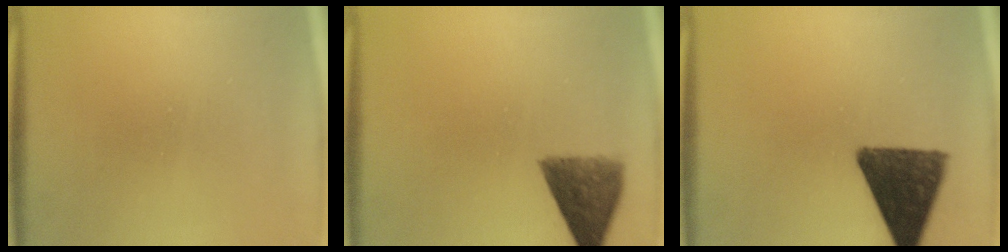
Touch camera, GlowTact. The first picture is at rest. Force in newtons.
{"total": 7.5}
{"total": 13.3}